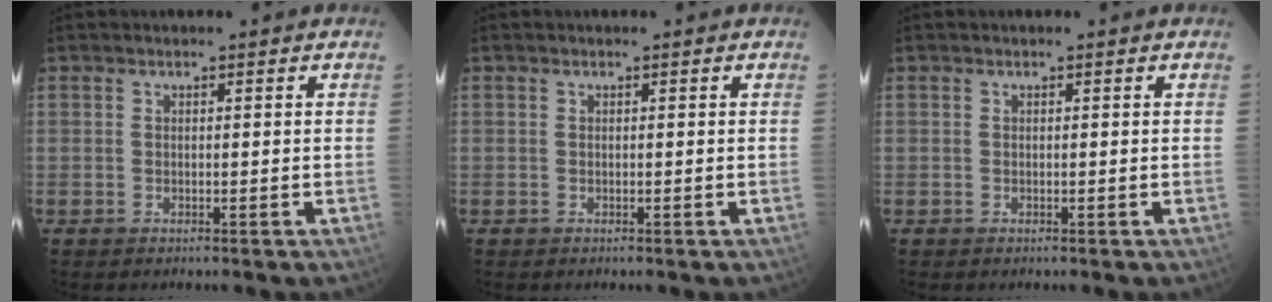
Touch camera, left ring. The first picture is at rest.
{"total": 0.0}
{"total": 0.0}